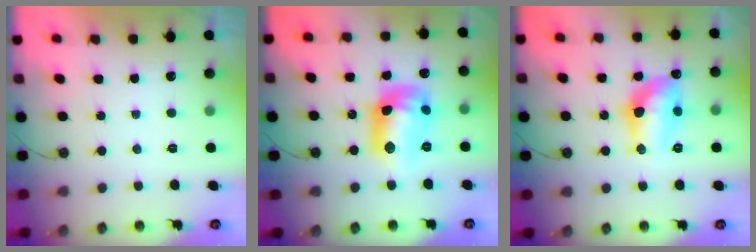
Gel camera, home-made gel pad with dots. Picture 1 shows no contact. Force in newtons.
{"total": 14.5, "press": 14.4, "slide": 1.0}
{"total": 12.3, "press": 12.2, "slide": 1.1}